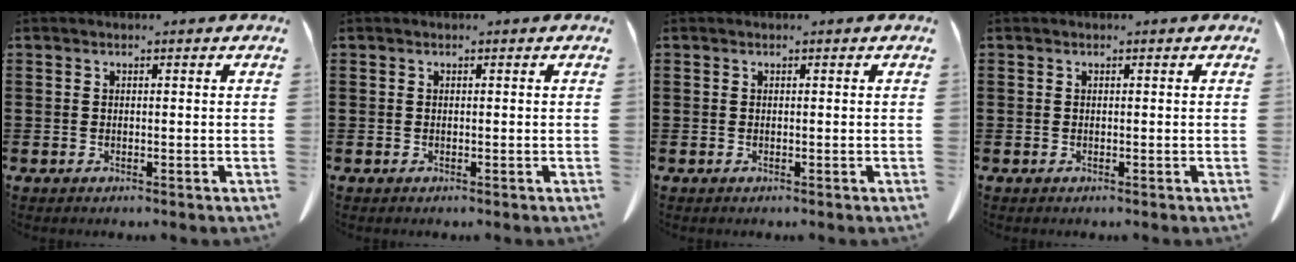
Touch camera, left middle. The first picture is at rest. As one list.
[{"total": 0.0}, {"total": 0.0}, {"total": 0.0}]